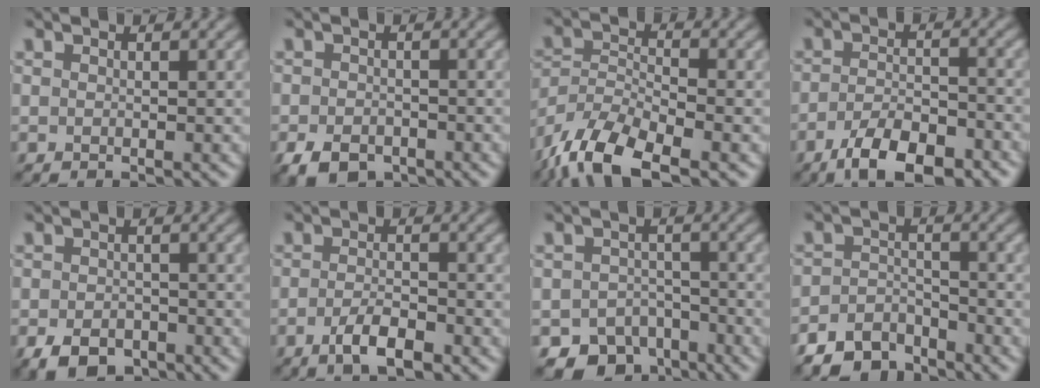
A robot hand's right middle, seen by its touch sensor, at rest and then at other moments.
{"total": 3.6, "force": [-2.4, 2.2, 1.6], "torque": [-0.031, -0.005, -0.044]}
{"total": 9.0, "force": [-6.9, 3.0, 5.0], "torque": [-0.096, -0.003, -0.140]}
{"total": 7.0, "force": [-4.8, 2.6, 4.4], "torque": [-0.075, -0.004, -0.082]}
{"total": 3.9, "force": [-2.6, 2.3, 1.8], "torque": [-0.032, -0.004, -0.048]}
{"total": 3.5, "force": [-2.2, 1.1, 2.5], "torque": [-0.052, -0.001, -0.039]}
{"total": 5.1, "force": [-3.7, 3.4, 1.0], "torque": [-0.005, -0.006, -0.057]}
{"total": 4.5, "force": [-4.0, 2.0, 0.9], "torque": [-0.014, -0.001, -0.079]}